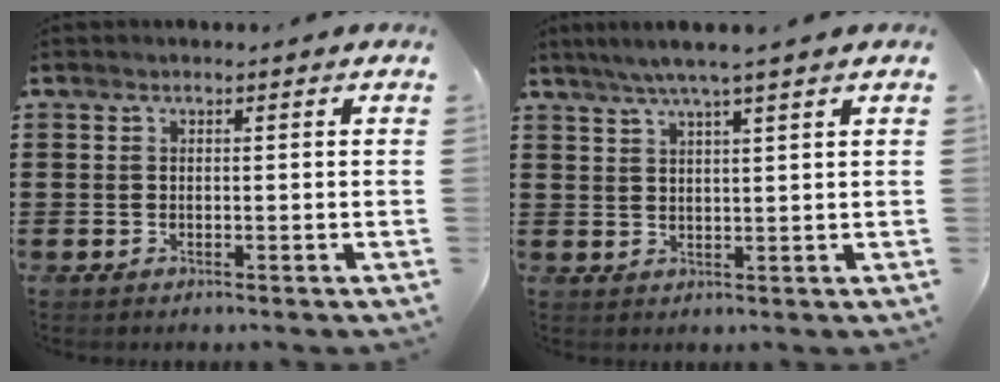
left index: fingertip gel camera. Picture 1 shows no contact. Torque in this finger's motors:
{"motor_torque": [1.09, -1.05, 0.28, 0.16]}